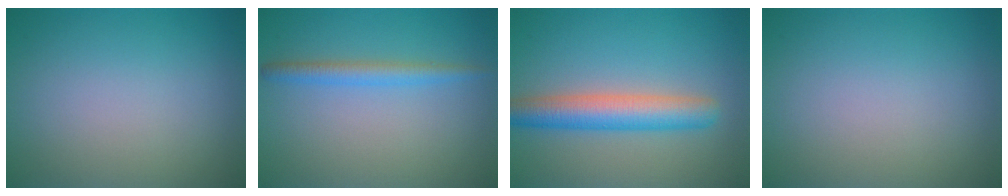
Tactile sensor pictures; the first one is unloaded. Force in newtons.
{"total": 2.1, "press": 2.1, "slide": 0.2}
{"total": 5.1, "press": 5.1, "slide": 0.1}
{"total": 0.0}